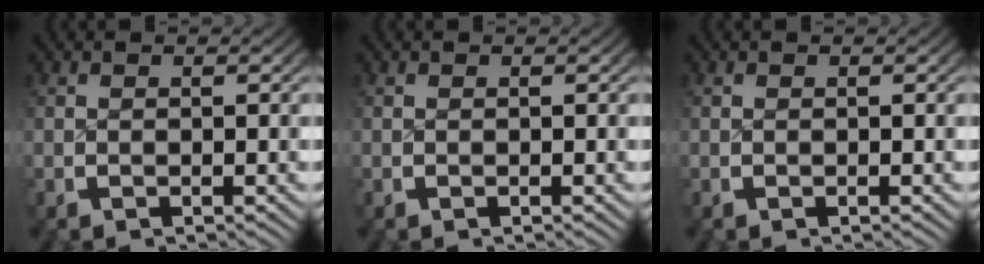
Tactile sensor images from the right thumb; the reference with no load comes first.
{"total": 0.0}
{"total": 0.0}